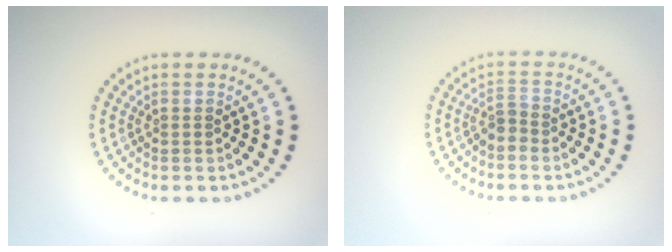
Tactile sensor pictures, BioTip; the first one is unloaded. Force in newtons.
{"total": 1.5, "press": 1.2, "slide": 0.9}